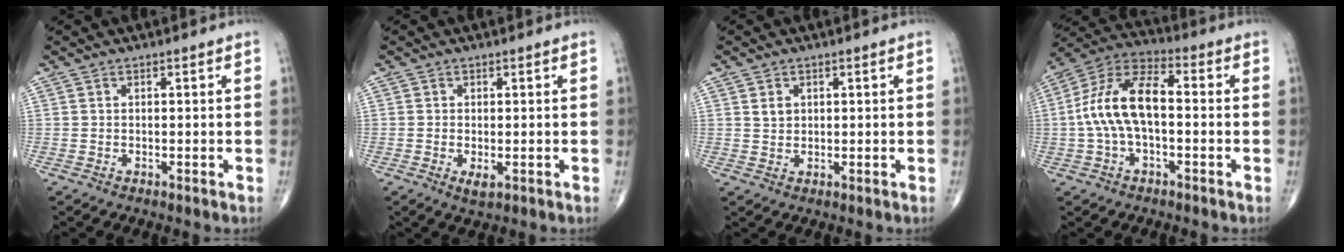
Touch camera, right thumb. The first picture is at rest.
{"total": 1.9, "force": [-0.5, 0.8, 1.6], "torque": [-0.029, -0.004, -0.005]}
{"total": 2.0, "force": [0.8, 1.6, 1.0], "torque": [-0.011, -0.005, 0.016]}
{"total": 13.2, "force": [-0.6, 6.6, 11.4], "torque": [-0.226, 0.043, -0.021]}